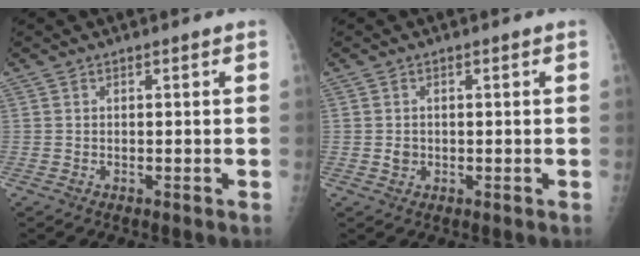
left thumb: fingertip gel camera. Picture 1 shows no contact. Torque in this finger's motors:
{"motor_torque": [0.14, 0.31, 0.34, 0.34, -0.03]}